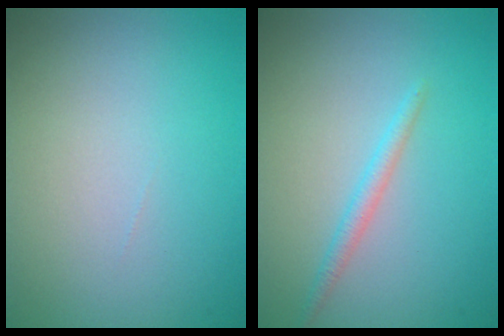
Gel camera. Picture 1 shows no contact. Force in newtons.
{"total": 1.4, "press": 1.4, "slide": 0.1}